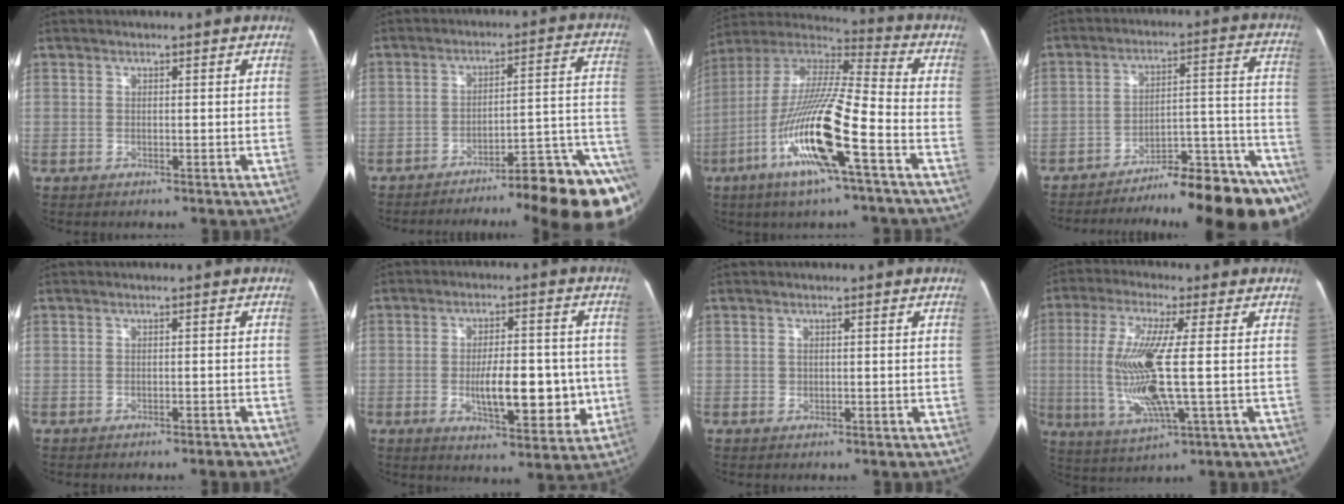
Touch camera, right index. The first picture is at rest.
{"total": 20.1, "force": [-14.6, 0.2, 13.9], "torque": [-0.073, 0.032, -0.207]}
{"total": 19.2, "force": [-7.4, 1.5, 17.6], "torque": [-0.367, -0.014, -0.143]}
{"total": 20.3, "force": [-17.1, 1.1, 10.9], "torque": [-0.067, 0.039, -0.248]}
{"total": 1.5, "force": [-1.2, 0.4, 0.9], "torque": [-0.015, 0.000, -0.015]}
{"total": 12.2, "force": [-1.9, 4.6, 11.1], "torque": [-0.166, 0.008, -0.022]}
{"total": 0.8, "force": [0.0, 0.7, 0.2], "torque": [-0.004, 0.003, 0.002]}
{"total": 12.8, "force": [-0.7, 1.3, 12.7], "torque": [-0.271, -0.008, -0.013]}